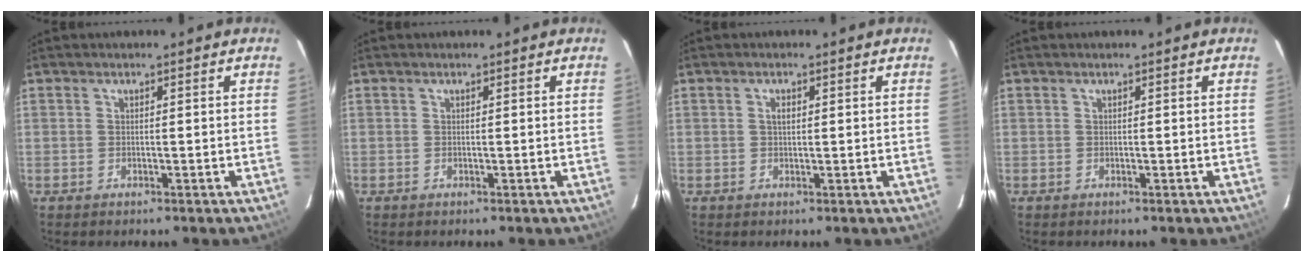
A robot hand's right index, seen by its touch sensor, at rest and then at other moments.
{"total": 0.0}
{"total": 1.3, "force": [0.3, 0.8, 1.0], "torque": [-0.018, 0.004, 0.004]}
{"total": 0.0}